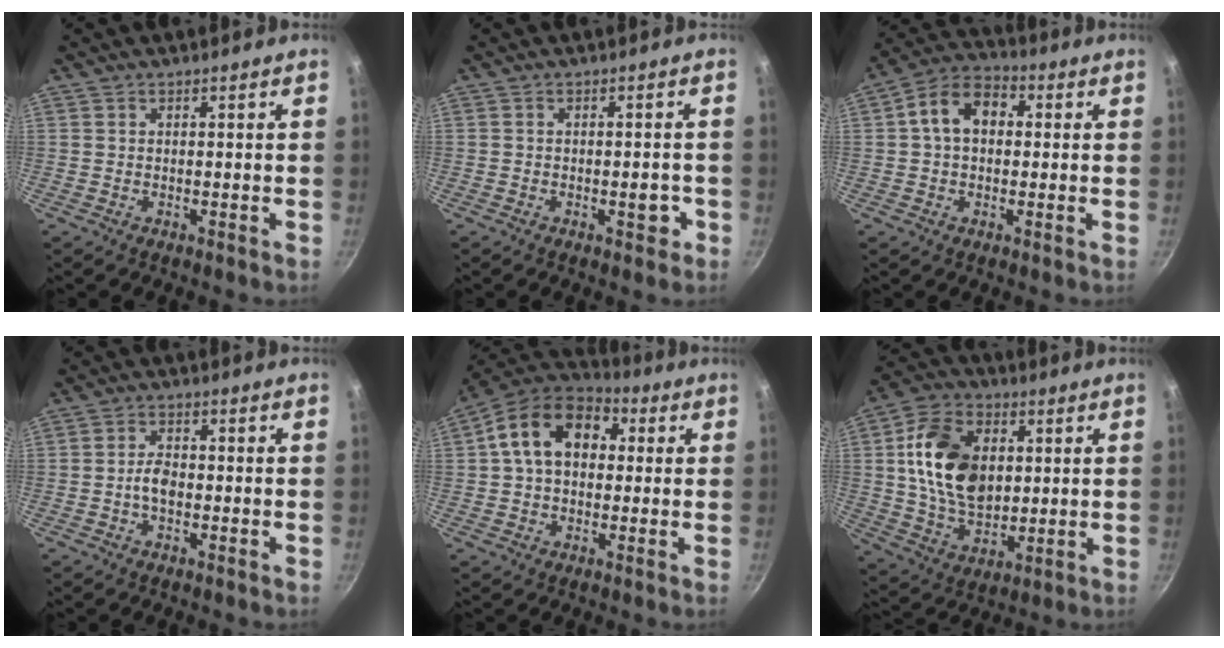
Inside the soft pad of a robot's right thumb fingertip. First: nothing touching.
{"total": 3.1, "force": [-1.2, 1.6, 2.4], "torque": [-0.009, 0.016, -0.015]}
{"total": 10.2, "force": [1.4, 7.2, 7.1], "torque": [-0.094, 0.029, 0.005]}
{"total": 3.6, "force": [-0.9, 2.2, 2.7], "torque": [-0.044, 0.019, -0.019]}
{"total": 15.4, "force": [2.8, 11.0, 10.5], "torque": [-0.144, 0.031, 0.025]}
{"total": 17.8, "force": [2.9, 12.1, 12.6], "torque": [-0.201, -0.004, 0.049]}